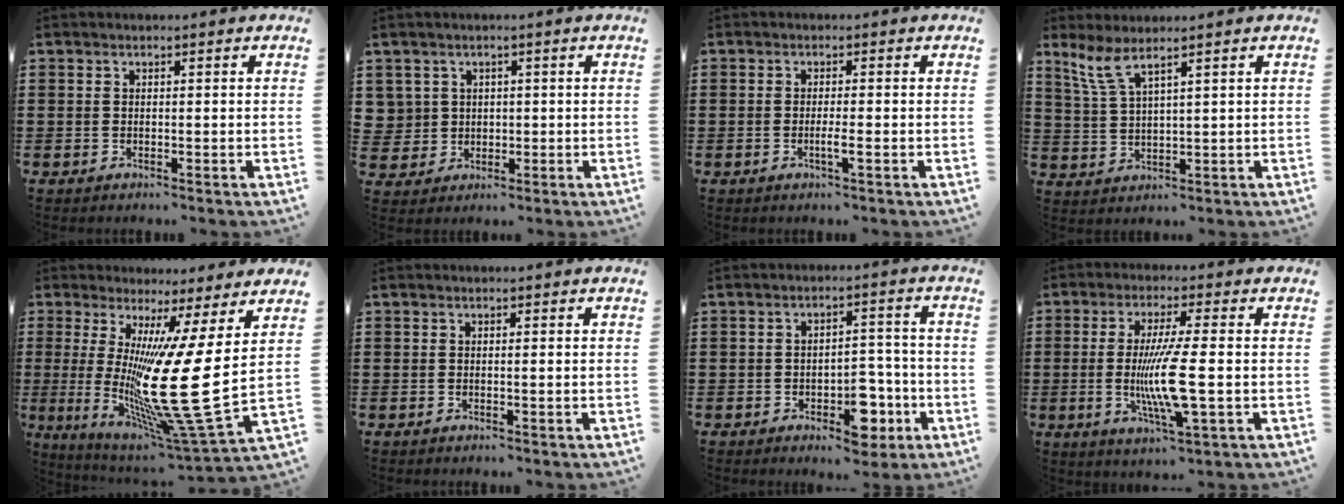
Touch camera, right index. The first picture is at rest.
{"total": 2.9, "force": [0.7, 2.8, 0.1], "torque": [-0.016, 0.011, 0.012]}
{"total": 2.2, "force": [-0.8, 0.0, 2.0], "torque": [-0.035, -0.004, -0.015]}
{"total": 4.5, "force": [3.0, 0.7, 3.3], "torque": [-0.074, 0.001, 0.053]}
{"total": 19.6, "force": [0.6, 3.1, 19.4], "torque": [-0.356, -0.058, 0.008]}
{"total": 0.6, "force": [0.0, -0.2, 0.6], "torque": [-0.010, -0.003, 0.000]}
{"total": 7.3, "force": [-3.3, 3.8, 5.4], "torque": [-0.065, 0.009, -0.055]}
{"total": 9.7, "force": [-1.1, 0.9, 9.6], "torque": [-0.191, -0.020, -0.026]}